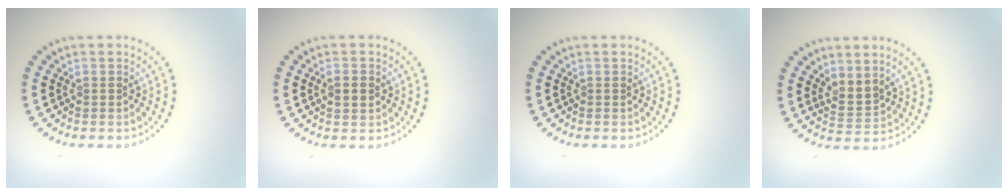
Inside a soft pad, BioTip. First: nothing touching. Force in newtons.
{"total": 1.6, "press": 1.6, "slide": 0.1}
{"total": 0.0}
{"total": 2.1, "press": 1.6, "slide": 1.3}